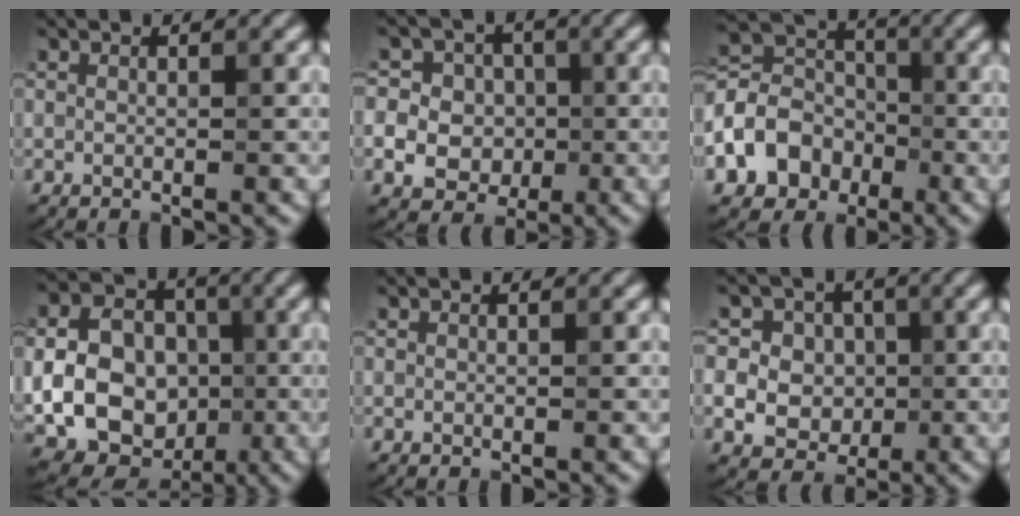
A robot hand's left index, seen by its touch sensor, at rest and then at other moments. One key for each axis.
{"total": 8.2, "fx": -0.5, "fy": 7.6, "fz": 3.0, "tx": -0.055, "ty": 0.026, "tz": -0.035}
{"total": 6.5, "fx": -2.6, "fy": 5.2, "fz": 2.9, "tx": -0.055, "ty": 0.004, "tz": -0.064}
{"total": 13.3, "fx": -2.1, "fy": 10.8, "fz": 7.6, "tx": -0.141, "ty": -0.015, "tz": -0.043}
{"total": 0.0}
{"total": 8.7, "fx": 1.0, "fy": 7.8, "fz": 3.6, "tx": -0.072, "ty": 0.036, "tz": -0.004}